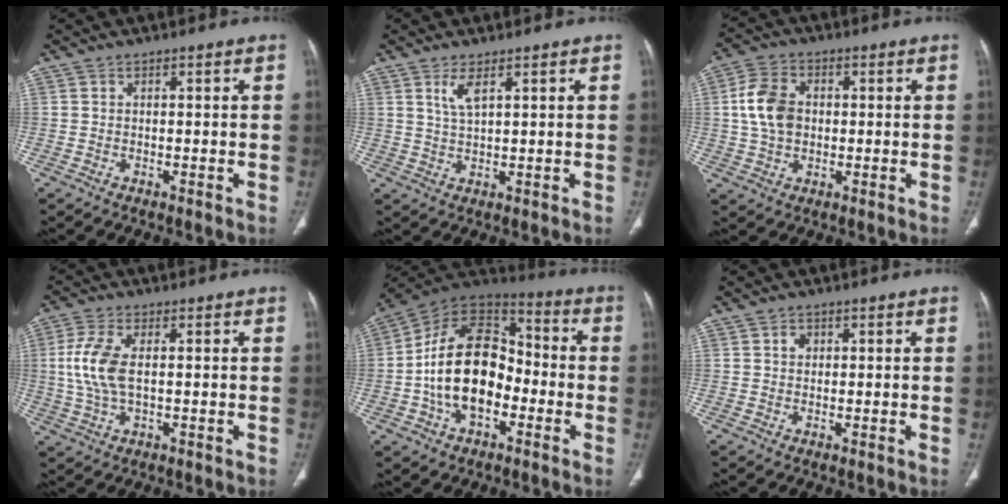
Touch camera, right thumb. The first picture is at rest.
{"total": 3.5, "force": [1.8, 0.9, 2.8], "torque": [-0.062, -0.010, 0.044]}
{"total": 8.7, "force": [0.7, 6.3, 6.0], "torque": [-0.106, 0.011, 0.010]}
{"total": 8.1, "force": [0.5, 3.8, 7.1], "torque": [-0.172, 0.001, 0.010]}
{"total": 19.4, "force": [-3.6, 12.5, 14.4], "torque": [-0.224, 0.046, -0.068]}
{"total": 1.5, "force": [0.5, 1.3, 0.7], "torque": [-0.005, 0.001, 0.006]}